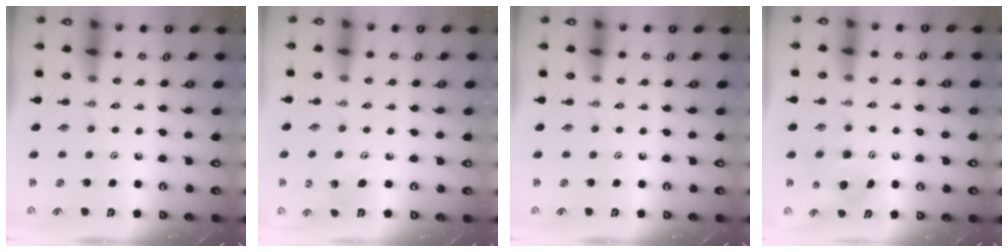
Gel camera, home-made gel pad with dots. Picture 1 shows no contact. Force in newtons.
{"total": 3.4, "press": 2.9, "slide": 1.7}
{"total": 0.0}
{"total": 6.8, "press": 6.8, "slide": 0.4}